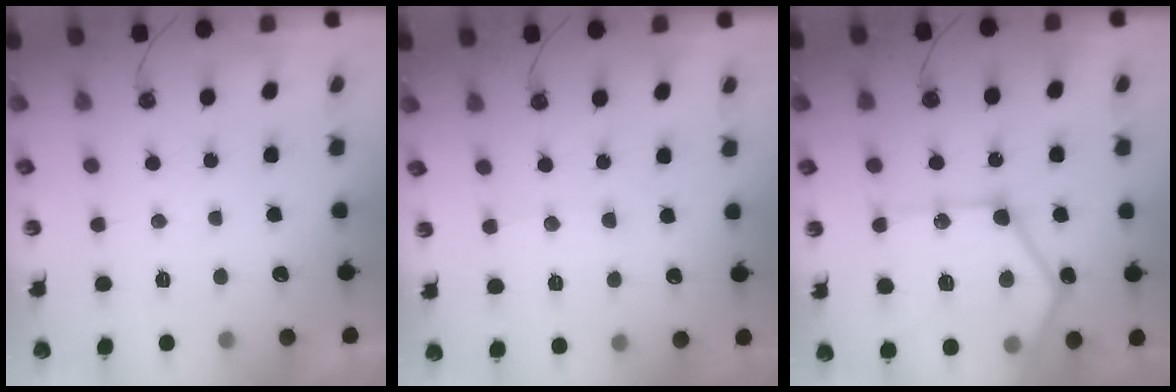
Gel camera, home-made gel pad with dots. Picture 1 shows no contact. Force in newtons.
{"total": 6.4, "press": 6.4, "slide": 0.3}
{"total": 26.3, "press": 26.2, "slide": 2.8}